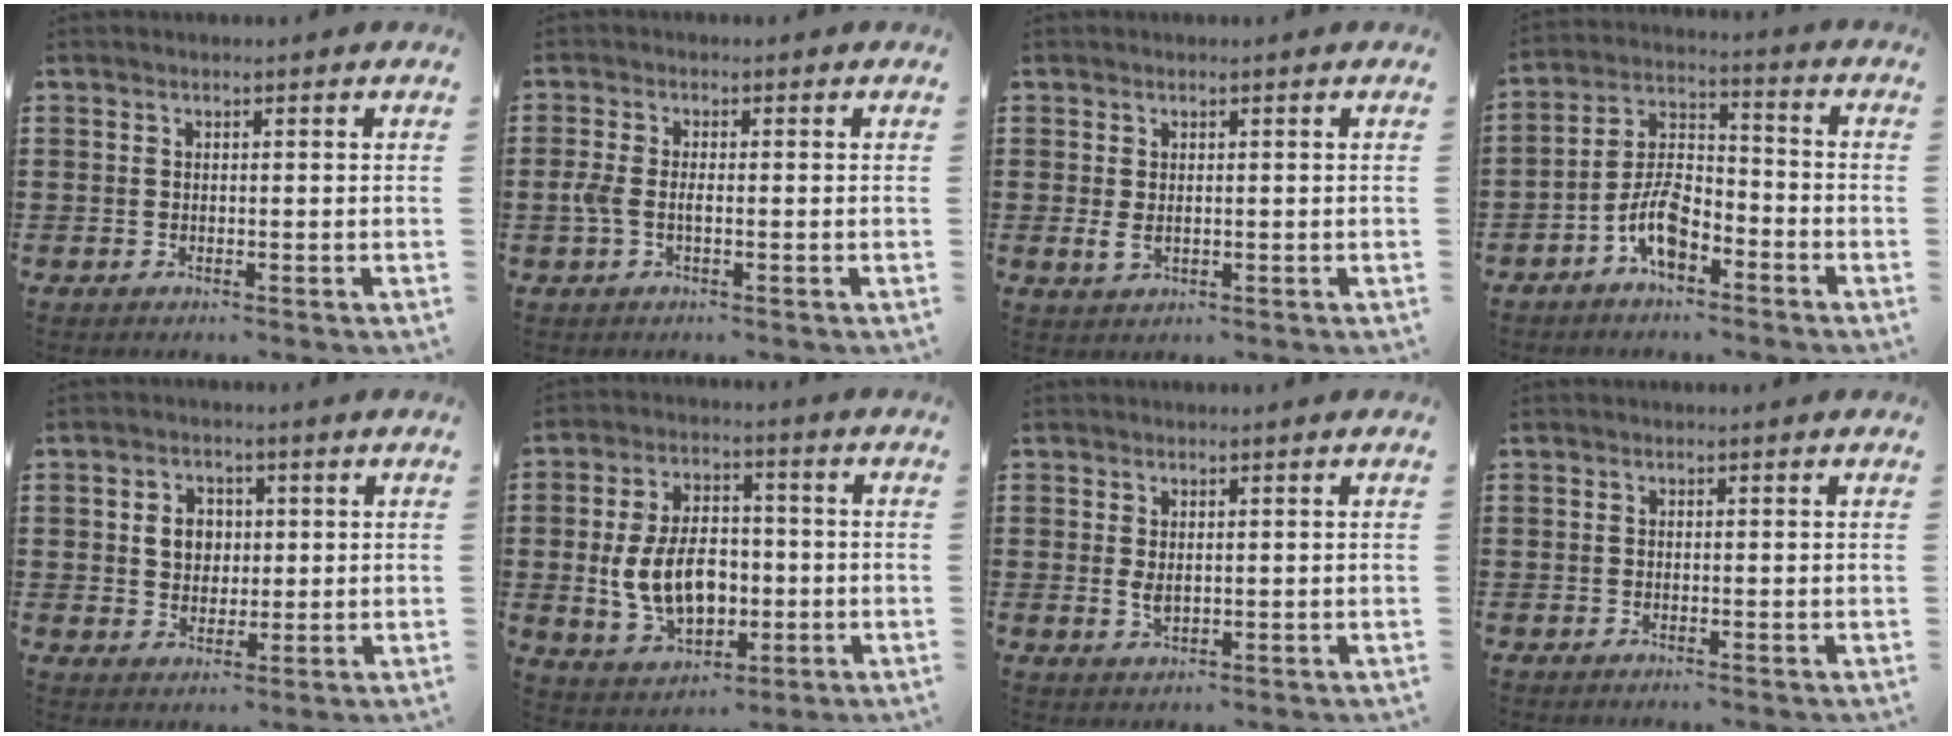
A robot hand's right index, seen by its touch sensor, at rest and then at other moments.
{"total": 2.4, "force": [-0.6, 0.9, 2.1], "torque": [-0.053, -0.004, -0.016]}
{"total": 1.8, "force": [0.0, 1.0, 1.5], "torque": [-0.037, -0.001, -0.001]}
{"total": 7.6, "force": [-4.3, 3.4, 5.2], "torque": [-0.115, 0.007, -0.081]}
{"total": 4.1, "force": [0.7, 3.5, 2.1], "torque": [-0.046, 0.011, 0.007]}
{"total": 10.0, "force": [-1.2, 6.5, 7.6], "torque": [-0.147, 0.006, -0.024]}
{"total": 1.8, "force": [0.4, 0.8, 1.5], "torque": [-0.031, 0.001, 0.007]}
{"total": 0.0}